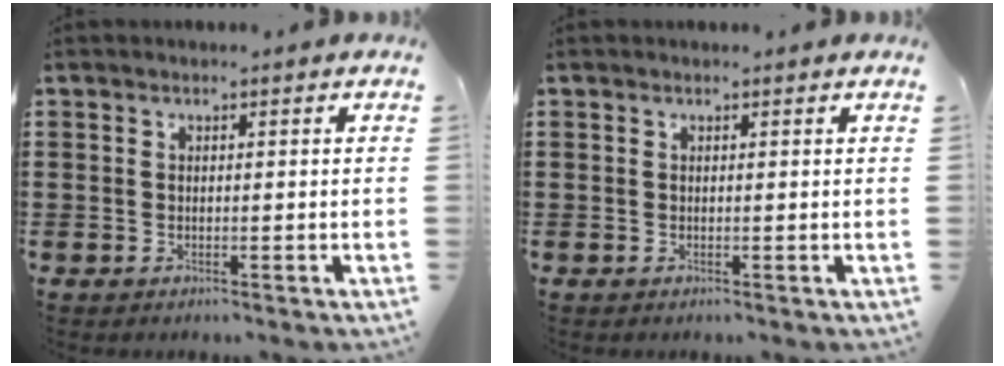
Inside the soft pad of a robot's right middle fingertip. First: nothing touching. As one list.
[{"total": 0.0}]